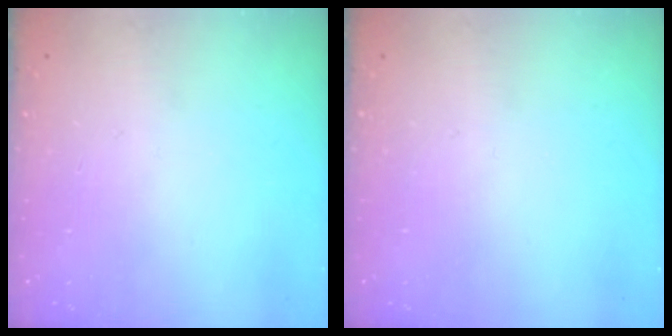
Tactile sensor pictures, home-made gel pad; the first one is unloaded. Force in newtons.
{"total": 0.0}